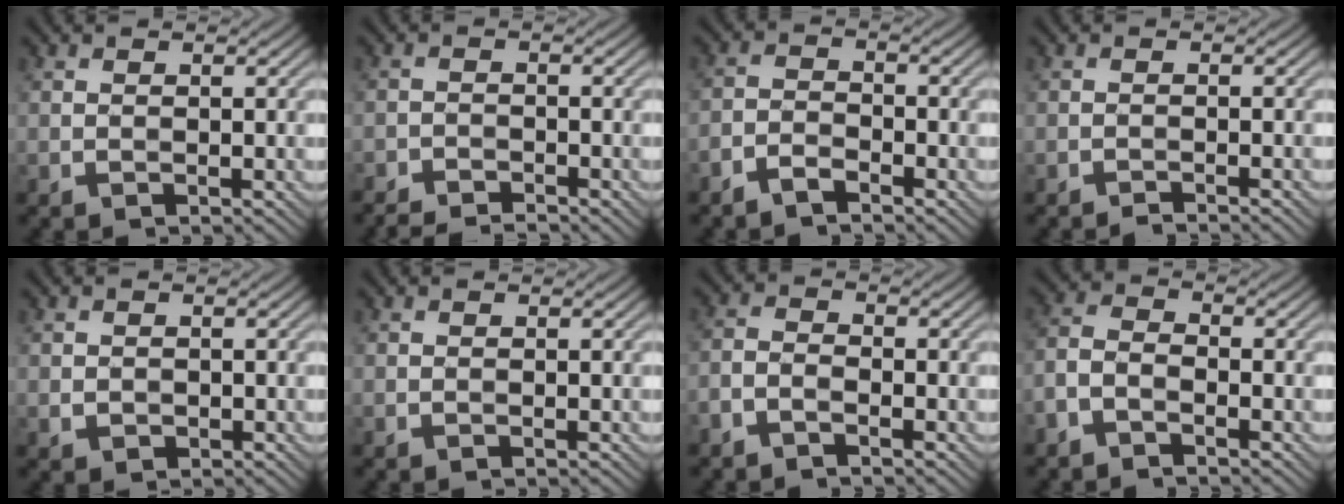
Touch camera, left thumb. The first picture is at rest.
{"total": 3.4, "force": [-3.2, 0.5, 1.1], "torque": [-0.026, -0.001, -0.063]}
{"total": 2.9, "force": [-2.5, 0.9, 1.3], "torque": [-0.028, 0.001, -0.057]}
{"total": 1.2, "force": [-1.1, 0.0, 0.5], "torque": [-0.003, 0.003, -0.024]}
{"total": 1.1, "force": [-0.1, 1.0, 0.4], "torque": [-0.008, -0.008, -0.002]}
{"total": 0.0}
{"total": 2.4, "force": [-1.9, 0.8, 1.1], "torque": [-0.026, 0.000, -0.048]}
{"total": 3.4, "force": [-2.6, 1.4, 1.8], "torque": [-0.041, 0.000, -0.068]}